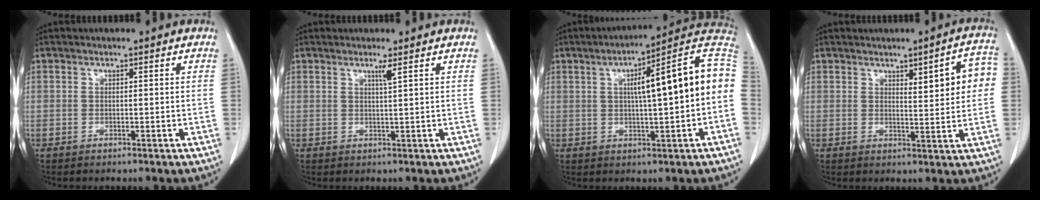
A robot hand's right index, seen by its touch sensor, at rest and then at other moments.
{"total": 1.4, "force": [0.8, -0.5, 1.0], "torque": [-0.026, -0.008, 0.018]}
{"total": 15.7, "force": [1.5, 1.5, 15.5], "torque": [-0.215, 0.039, 0.017]}
{"total": 7.0, "force": [1.8, 1.5, 6.6], "torque": [-0.081, 0.013, 0.023]}